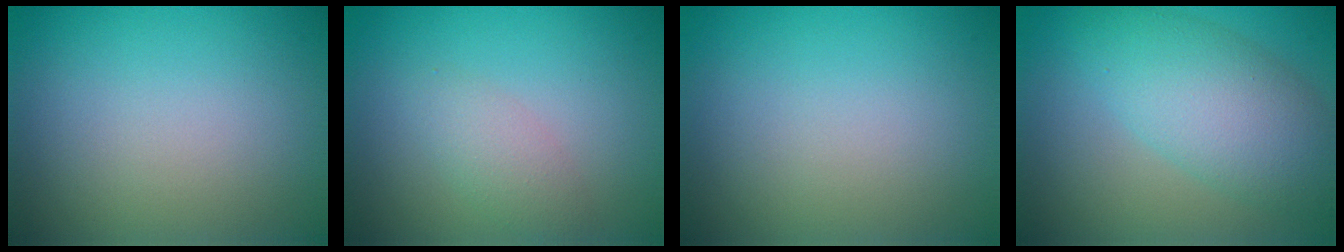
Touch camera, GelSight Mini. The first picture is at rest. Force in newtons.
{"total": 2.1, "press": 2.1, "slide": 0.0}
{"total": 0.0}
{"total": 6.4, "press": 6.4, "slide": 0.2}